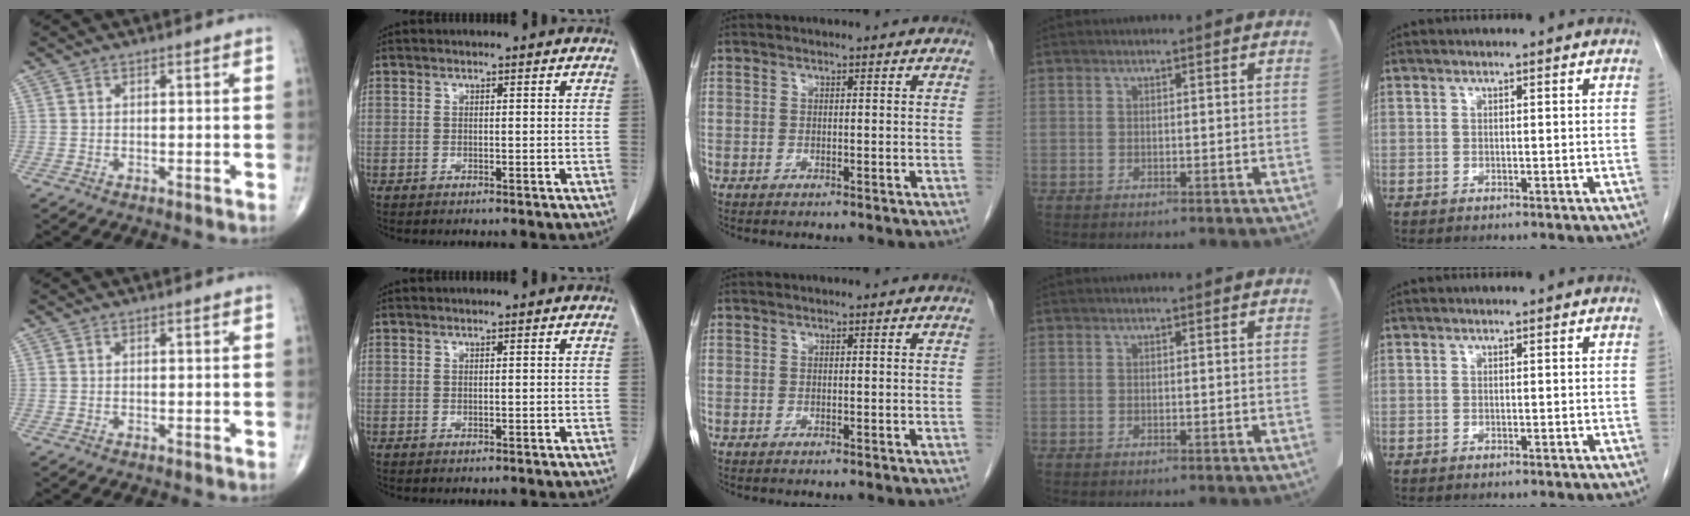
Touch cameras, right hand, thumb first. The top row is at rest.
{}